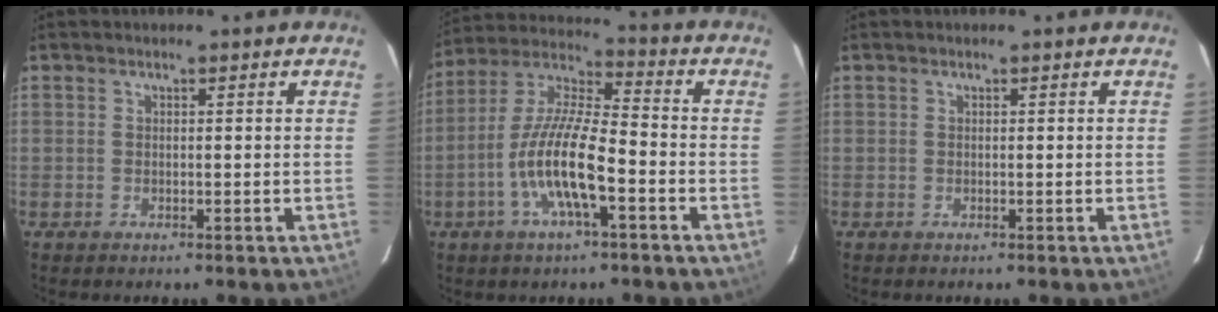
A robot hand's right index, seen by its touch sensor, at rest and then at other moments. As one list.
[{"total": 13.2, "force": [-4.9, 2.8, 11.9], "torque": [-0.243, -0.001, -0.097]}, {"total": 0.0}]